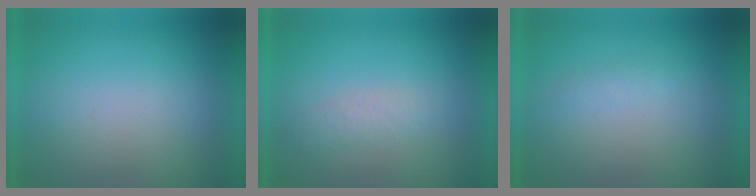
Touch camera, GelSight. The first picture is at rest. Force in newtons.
{"total": 1.8}
{"total": 1.3}